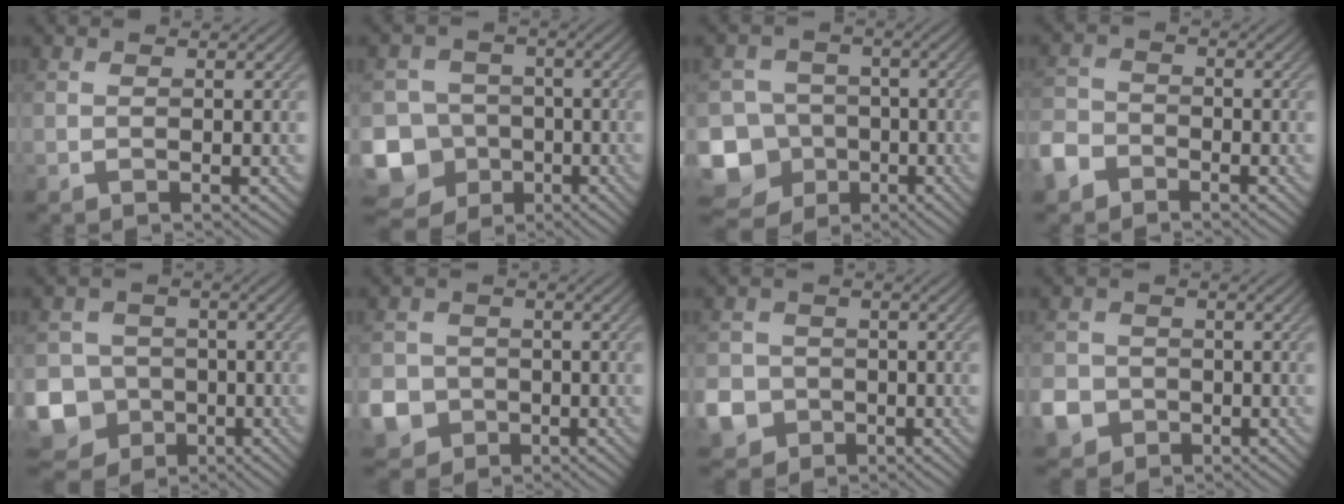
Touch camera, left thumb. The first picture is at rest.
{"total": 13.1, "force": [-5.9, 11.1, 3.7], "torque": [-0.126, -0.039, -0.118]}
{"total": 13.5, "force": [-6.1, 11.4, 3.8], "torque": [-0.130, -0.038, -0.121]}
{"total": 4.8, "force": [-3.3, 3.1, 1.6], "torque": [-0.045, -0.001, -0.078]}
{"total": 12.0, "force": [-4.9, 10.5, 3.2], "torque": [-0.112, -0.043, -0.105]}
{"total": 8.6, "force": [-3.3, 7.6, 2.2], "torque": [-0.078, -0.037, -0.080]}
{"total": 7.2, "force": [-2.9, 6.3, 2.0], "torque": [-0.067, -0.026, -0.075]}
{"total": 5.6, "force": [-2.3, 4.8, 1.7], "torque": [-0.049, -0.014, -0.061]}